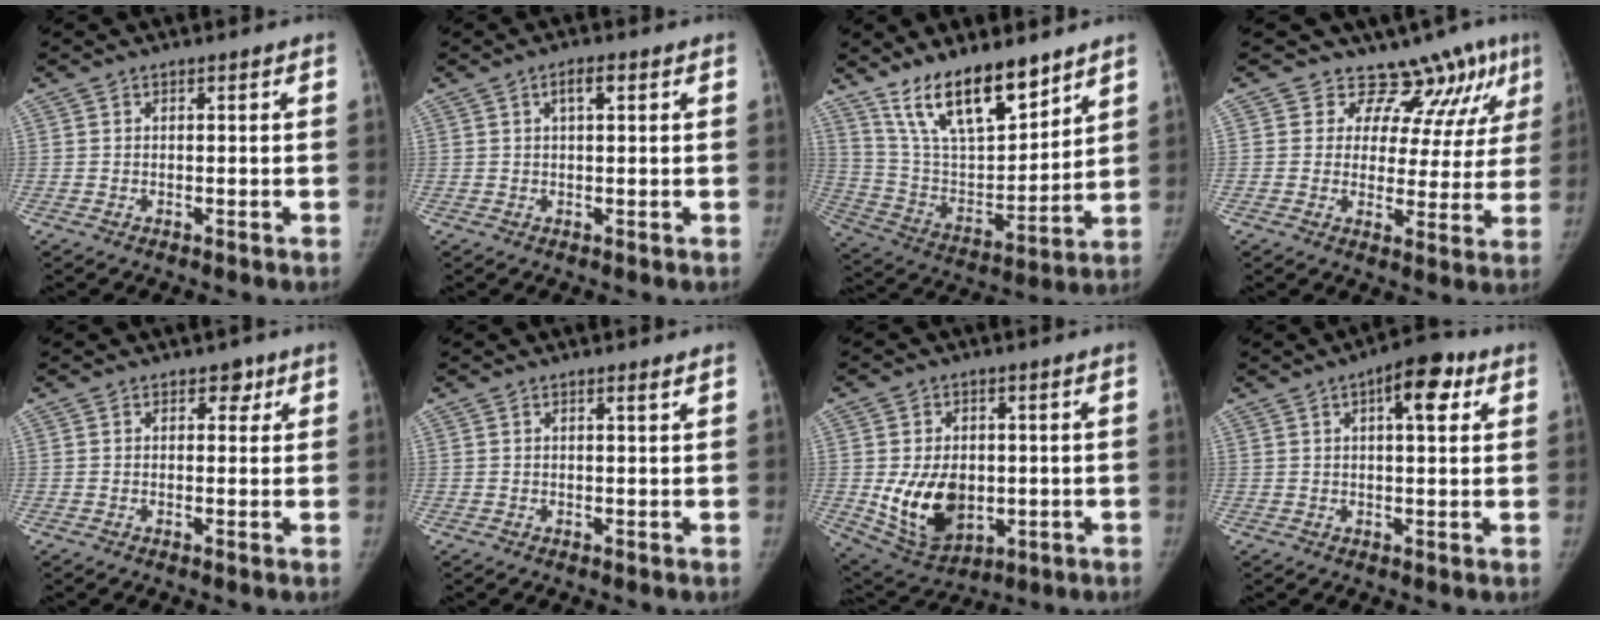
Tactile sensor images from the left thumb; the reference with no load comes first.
{"total": 2.6, "force": [1.0, 1.0, 2.2], "torque": [-0.038, 0.007, 0.018]}
{"total": 18.3, "force": [13.1, 6.7, 10.8], "torque": [-0.145, -0.074, 0.247]}
{"total": 11.5, "force": [9.4, 5.7, 3.6], "torque": [-0.005, -0.055, 0.101]}
{"total": 2.1, "force": [1.1, 1.6, 0.9], "torque": [0.007, -0.003, 0.008]}
{"total": 0.8, "force": [0.5, -0.1, 0.6], "torque": [-0.011, -0.004, 0.009]}
{"total": 13.0, "force": [-1.3, 9.2, 9.1], "torque": [-0.122, -0.011, 0.000]}
{"total": 8.1, "force": [3.3, 3.2, 6.7], "torque": [-0.076, 0.004, 0.039]}